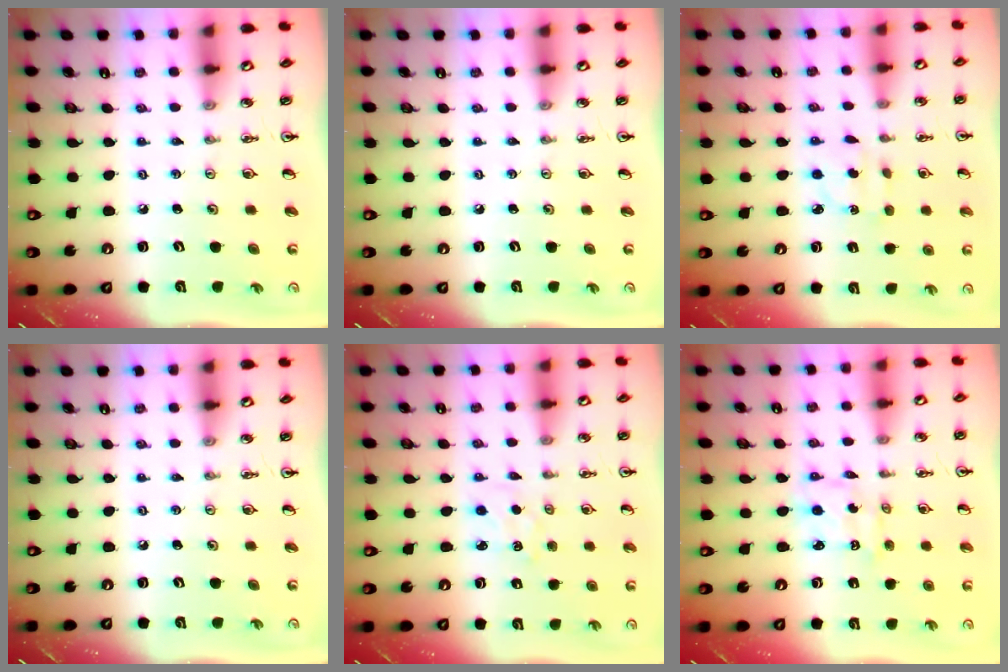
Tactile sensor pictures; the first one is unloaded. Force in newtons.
{"total": 0.0}
{"total": 3.1, "press": 3.1, "slide": 0.6}
{"total": 0.0}
{"total": 3.6, "press": 3.5, "slide": 0.5}
{"total": 1.9, "press": 1.9, "slide": 0.1}